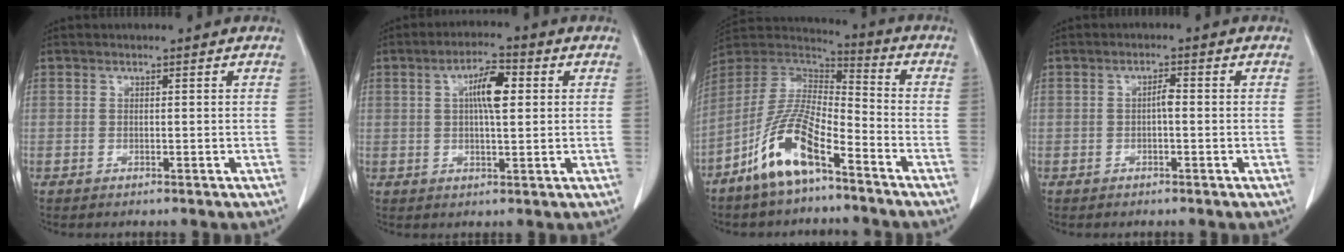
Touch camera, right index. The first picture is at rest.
{"total": 6.3, "force": [1.4, 1.6, 5.9], "torque": [-0.105, 0.011, 0.024]}
{"total": 12.6, "force": [-7.6, 3.2, 9.6], "torque": [-0.200, -0.003, -0.148]}
{"total": 1.6, "force": [-0.2, 0.4, 1.5], "torque": [-0.026, 0.005, -0.005]}